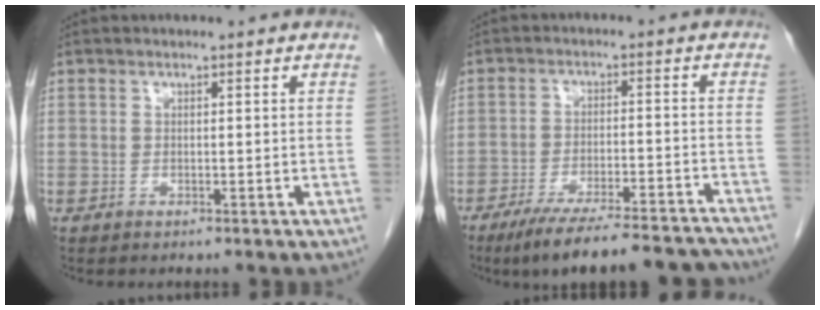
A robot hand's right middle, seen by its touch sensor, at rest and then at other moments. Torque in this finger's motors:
{"motor_torque": [1.08, -1.06, 0.13, 0.12]}